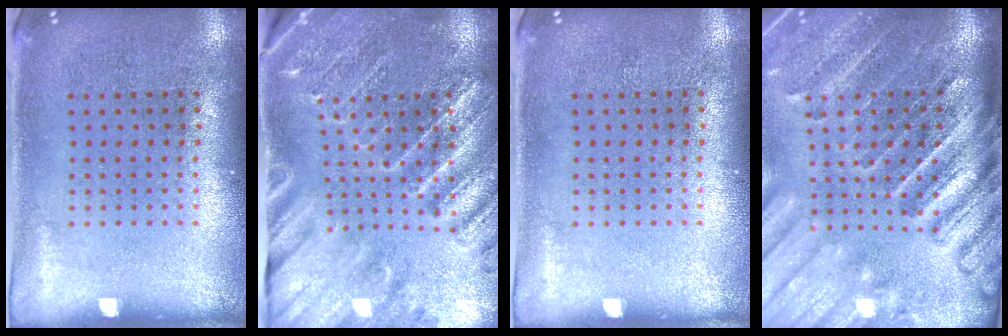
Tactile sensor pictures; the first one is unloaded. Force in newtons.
{"total": 3.2, "press": 3.1, "slide": 0.8}
{"total": 0.0}
{"total": 4.4, "press": 3.6, "slide": 2.6}